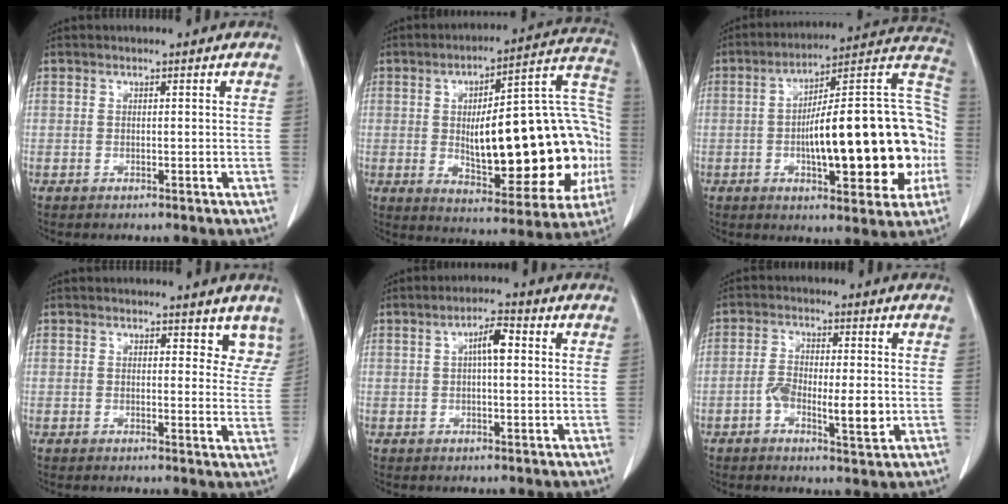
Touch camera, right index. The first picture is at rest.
{"total": 27.6, "force": [-2.3, 8.4, 26.2], "torque": [-0.302, 0.033, -0.014]}
{"total": 25.6, "force": [-3.3, 6.2, 24.6], "torque": [-0.298, 0.040, -0.039]}
{"total": 5.6, "force": [4.7, 2.5, 1.8], "torque": [0.008, -0.017, 0.037]}
{"total": 4.1, "force": [0.7, 1.0, 3.9], "torque": [-0.067, 0.011, 0.010]}
{"total": 6.5, "force": [-1.6, 2.0, 6.0], "torque": [-0.103, 0.000, -0.023]}